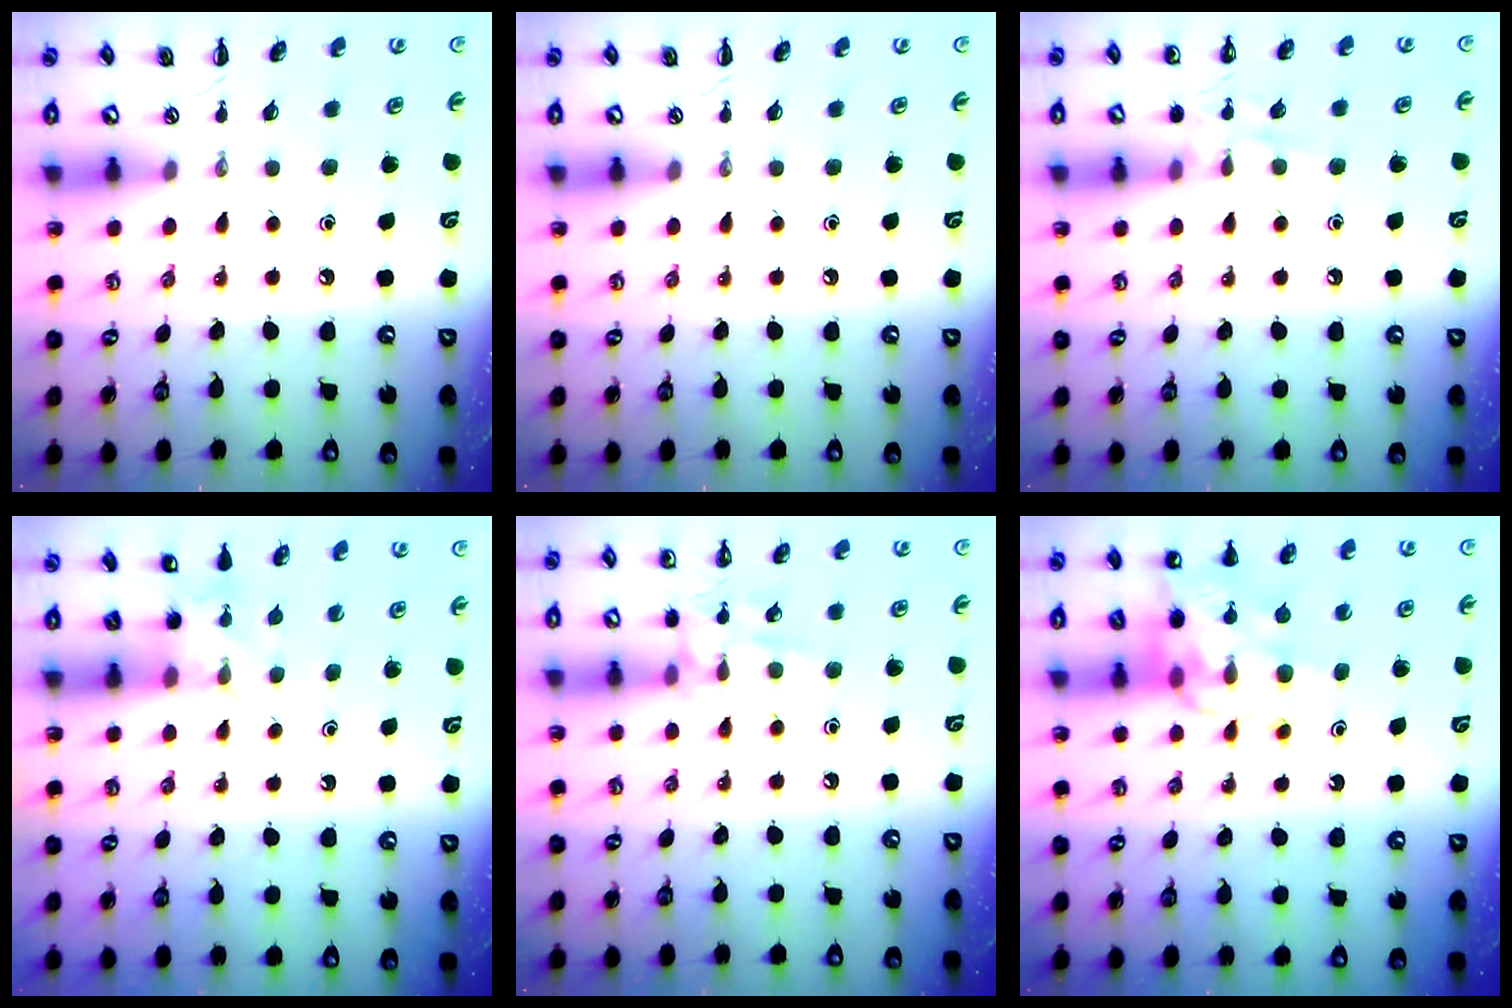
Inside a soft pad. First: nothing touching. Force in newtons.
{"total": 0.0}
{"total": 7.7, "press": 7.6, "slide": 1.3}
{"total": 5.3, "press": 5.1, "slide": 1.3}
{"total": 9.2, "press": 9.1, "slide": 1.2}
{"total": 12.6, "press": 12.2, "slide": 3.2}